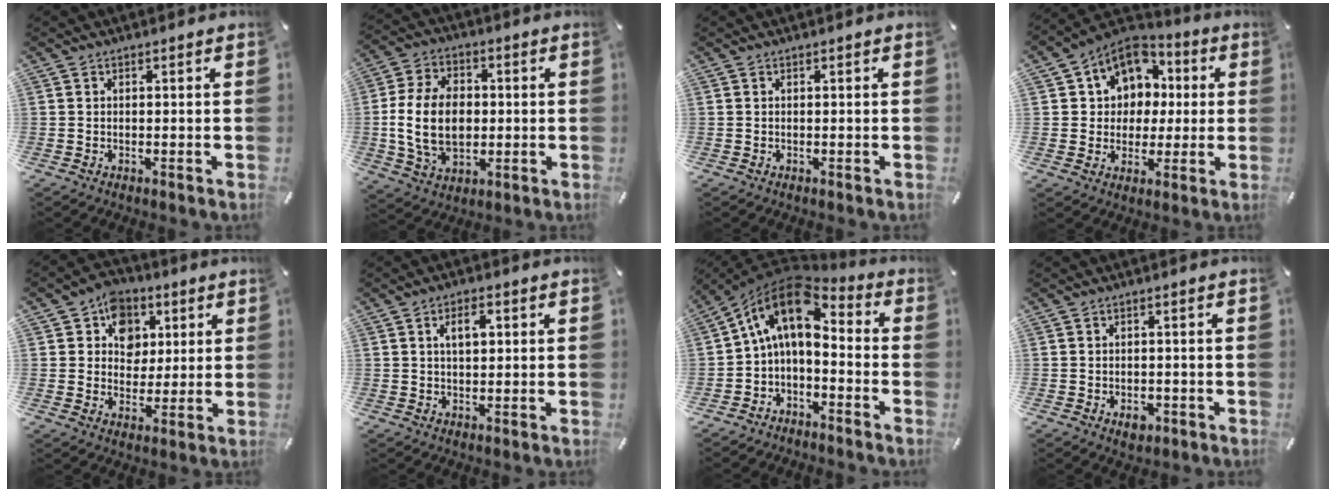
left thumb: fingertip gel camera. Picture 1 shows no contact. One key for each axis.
{"total": 15.0, "fx": -0.6, "fy": 10.7, "fz": 10.6, "tx": -0.231, "ty": 0.008, "tz": -0.009}
{"total": 0.0}
{"total": 10.1, "fx": 2.6, "fy": 9.4, "fz": 2.4, "tx": -0.047, "ty": -0.014, "tz": 0.054}
{"total": 9.2, "fx": 2.4, "fy": 8.4, "fz": 2.9, "tx": -0.042, "ty": -0.013, "tz": 0.042}
{"total": 4.5, "fx": 1.2, "fy": 2.4, "fz": 3.6, "tx": -0.060, "ty": 0.004, "tz": 0.014}
{"total": 12.2, "fx": 1.7, "fy": 7.7, "fz": 9.3, "tx": -0.172, "ty": -0.002, "tz": 0.027}
{"total": 3.2, "fx": -1.4, "fy": 2.2, "fz": 1.8, "tx": -0.030, "ty": 0.007, "tz": -0.023}